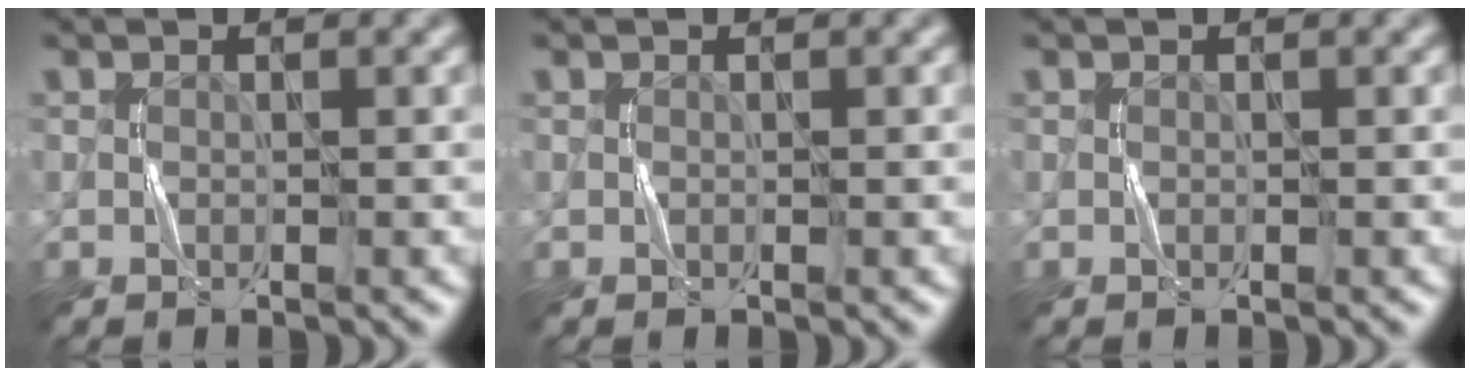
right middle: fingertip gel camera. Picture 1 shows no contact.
{"total": 0.0}
{"total": 0.0}